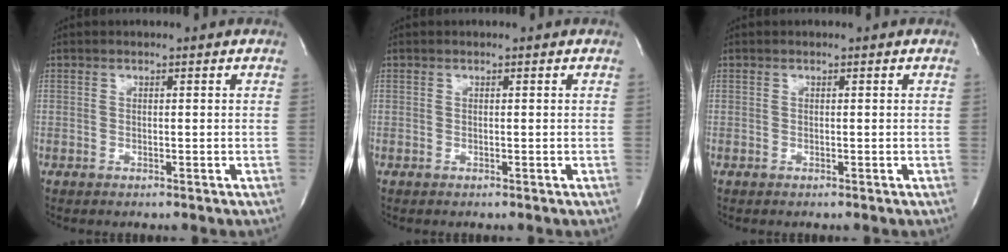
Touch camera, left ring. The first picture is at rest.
{"total": 0.0}
{"total": 0.0}